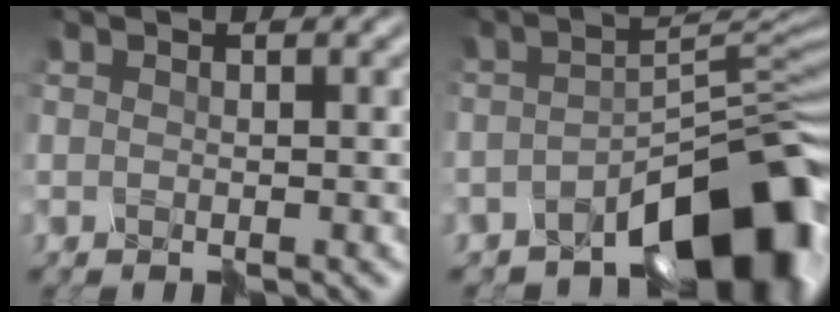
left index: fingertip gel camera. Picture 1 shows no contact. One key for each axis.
{"total": 9.9, "fx": -6.8, "fy": 3.4, "fz": 6.3, "tx": -0.064, "ty": 0.007, "tz": -0.110}